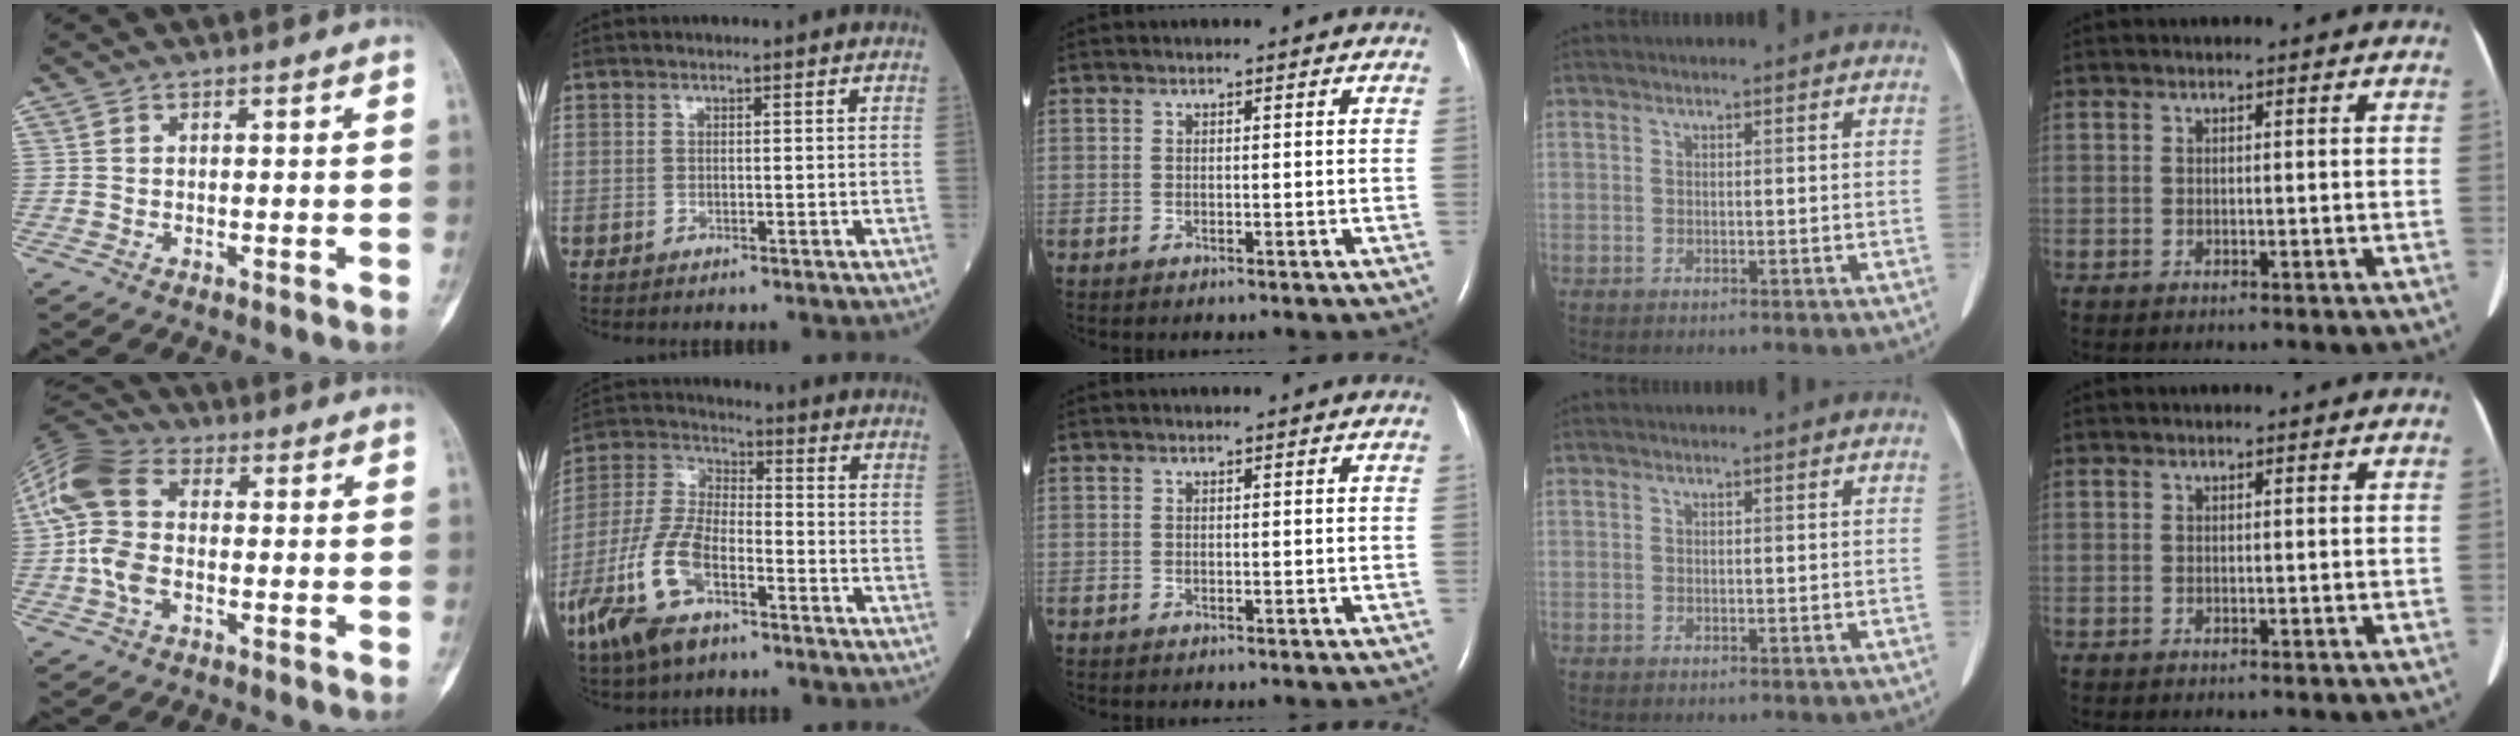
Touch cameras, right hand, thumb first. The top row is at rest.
{"thumb": {"total": 13.4, "force": [-0.2, 8.3, 10.4], "torque": [-0.230, 0.026, -0.015]}, "index": {"total": 13.8, "force": [-7.1, 5.5, 10.6], "torque": [-0.241, -0.006, -0.135]}}